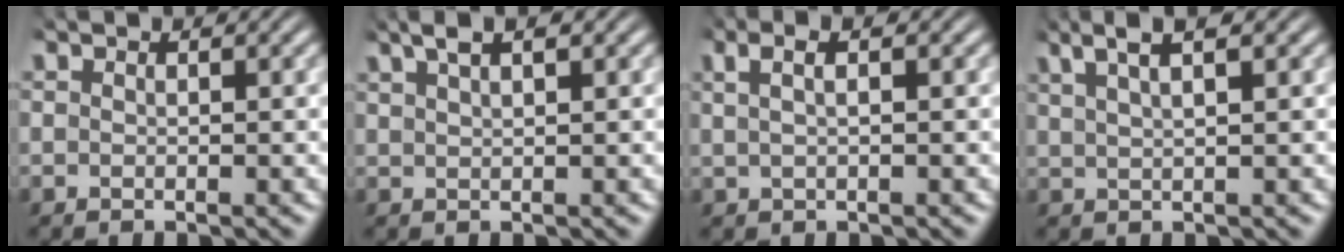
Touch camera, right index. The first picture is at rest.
{"total": 3.0, "force": [2.1, 0.7, 2.0], "torque": [-0.036, 0.014, 0.034]}
{"total": 2.3, "force": [0.6, 1.0, 2.0], "torque": [-0.036, 0.010, 0.007]}
{"total": 4.1, "force": [2.8, 0.9, 2.8], "torque": [-0.046, 0.020, 0.041]}